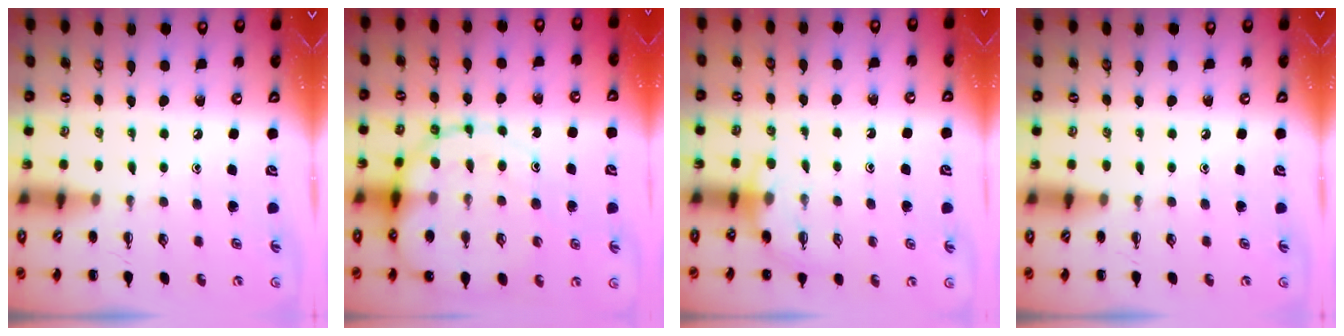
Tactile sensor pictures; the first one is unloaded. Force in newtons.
{"total": 14.7, "press": 14.4, "slide": 2.9}
{"total": 5.6, "press": 5.5, "slide": 1.0}
{"total": 0.0}